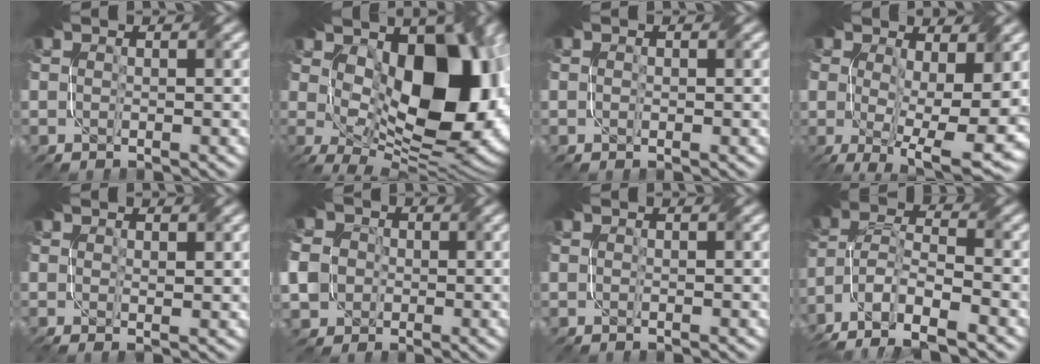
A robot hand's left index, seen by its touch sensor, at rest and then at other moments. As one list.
[{"total": 15.4, "force": [1.8, 8.7, 12.6], "torque": [-0.158, -0.011, 0.039]}, {"total": 0.7, "force": [0.0, 0.4, 0.5], "torque": [-0.009, -0.002, 0.003]}, {"total": 10.0, "force": [0.2, 4.9, 8.6], "torque": [-0.147, -0.028, 0.018]}, {"total": 1.3, "force": [0.5, 0.3, 1.2], "torque": [-0.017, -0.002, 0.016]}, {"total": 6.9, "force": [-0.6, 6.1, 3.2], "torque": [-0.085, 0.004, -0.027]}, {"total": 0.0}, {"total": 8.8, "force": [-6.0, 3.1, 5.7], "torque": [-0.109, -0.003, -0.118]}]